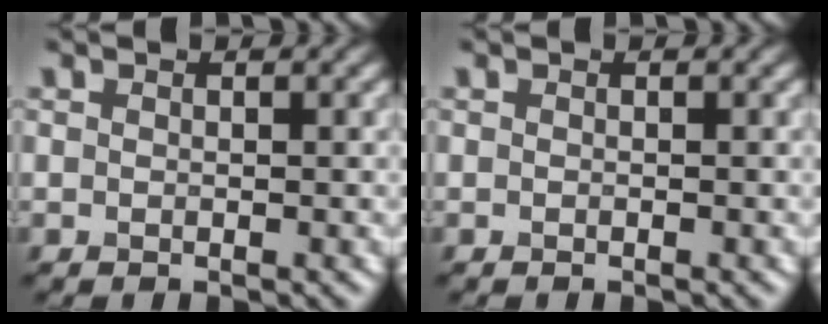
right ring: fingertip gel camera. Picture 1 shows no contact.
{"total": 0.0}